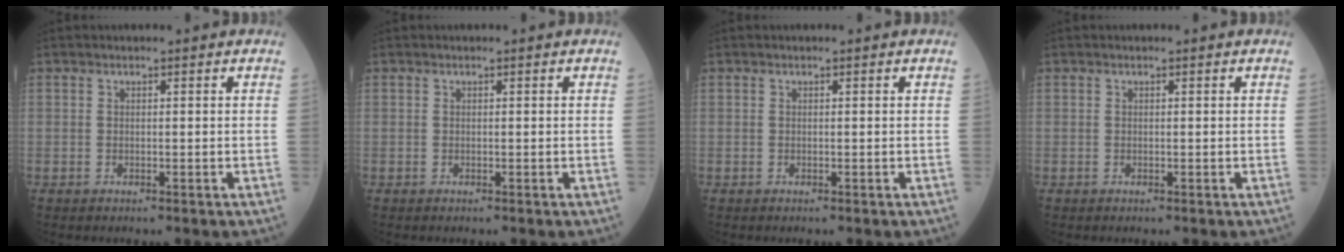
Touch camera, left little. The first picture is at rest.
{"total": 0.0}
{"total": 0.0}
{"total": 0.0}